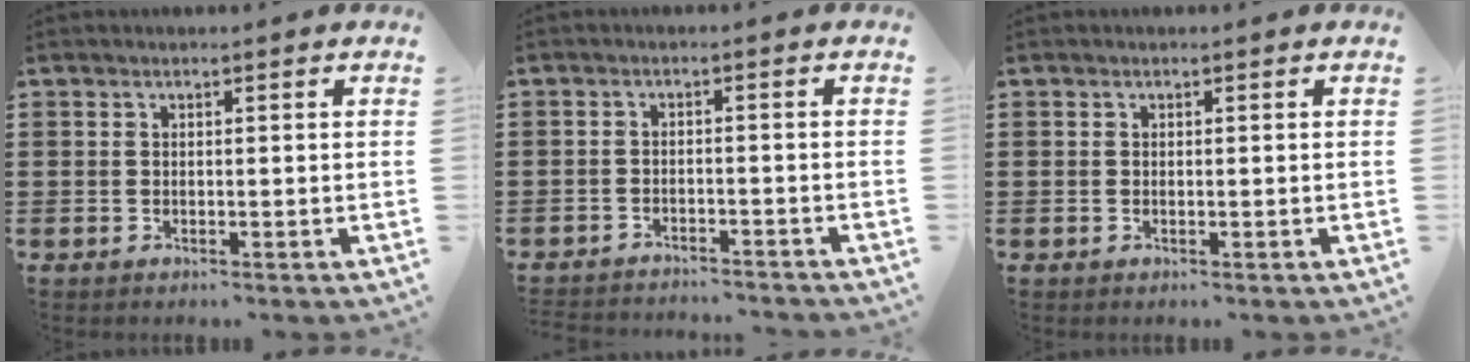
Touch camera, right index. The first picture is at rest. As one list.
[{"total": 2.3, "force": [-2.3, 0.0, 0.0], "torque": [-0.006, 0.000, -0.050]}, {"total": 0.0}]